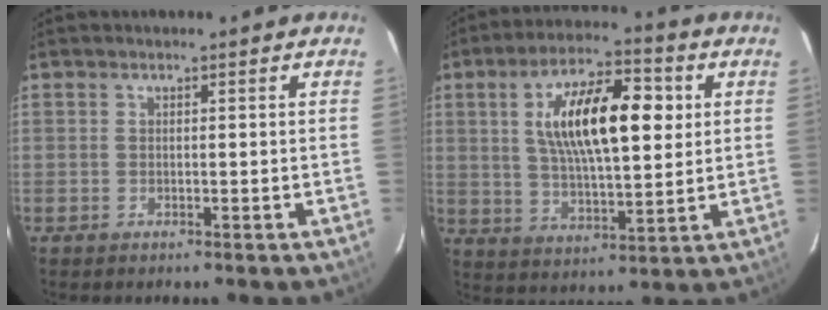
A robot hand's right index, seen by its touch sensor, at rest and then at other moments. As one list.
[{"total": 16.5, "force": [4.0, 5.7, 14.9], "torque": [-0.258, 0.021, 0.070]}]